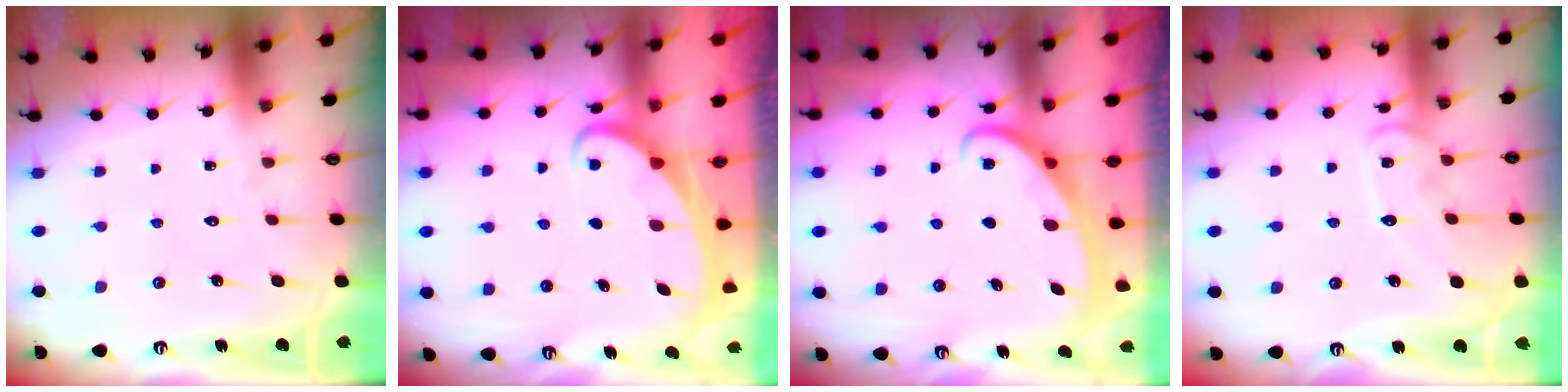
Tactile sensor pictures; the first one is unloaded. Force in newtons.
{"total": 2.4, "press": 2.4, "slide": 0.3}
{"total": 2.6, "press": 2.5, "slide": 0.4}
{"total": 10.6, "press": 10.5, "slide": 0.8}